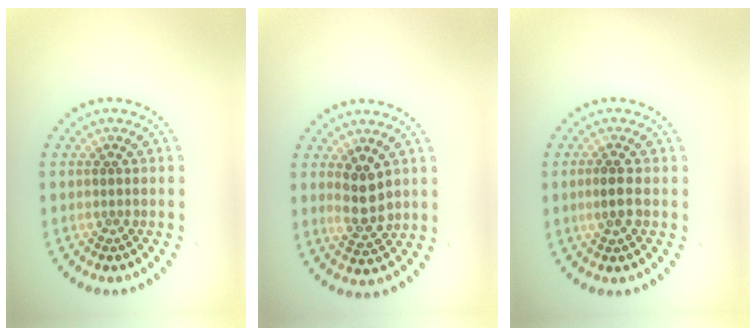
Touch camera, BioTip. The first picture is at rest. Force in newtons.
{"total": 3.0, "press": 2.8, "slide": 0.9}
{"total": 2.0, "press": 1.9, "slide": 0.4}